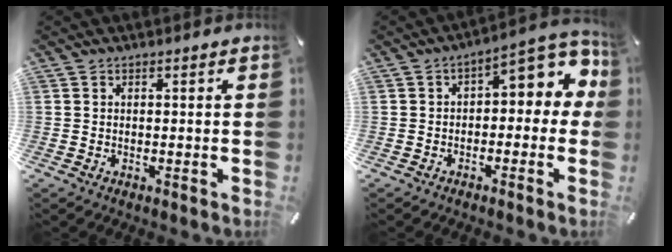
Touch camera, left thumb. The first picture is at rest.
{"total": 8.4, "force": [1.8, 4.4, 7.0], "torque": [-0.083, -0.022, 0.024]}